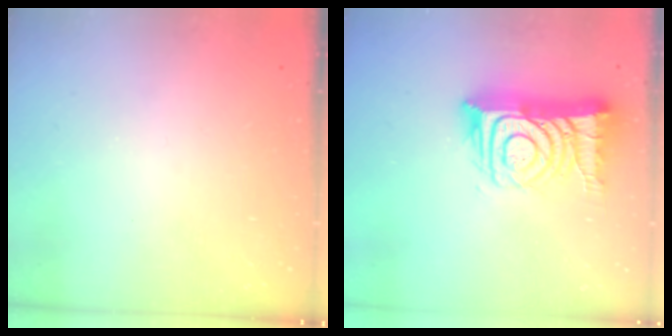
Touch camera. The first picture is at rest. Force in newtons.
{"total": 17.6, "press": 17.5, "slide": 1.6}